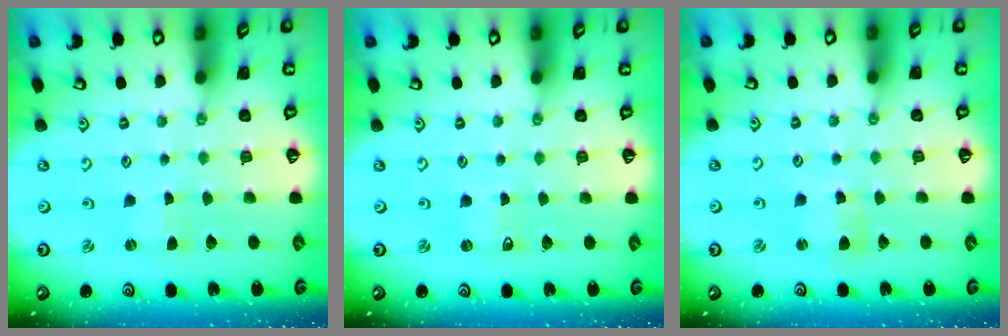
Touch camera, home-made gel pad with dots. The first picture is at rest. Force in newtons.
{"total": 0.0}
{"total": 2.8, "press": 2.8, "slide": 0.3}